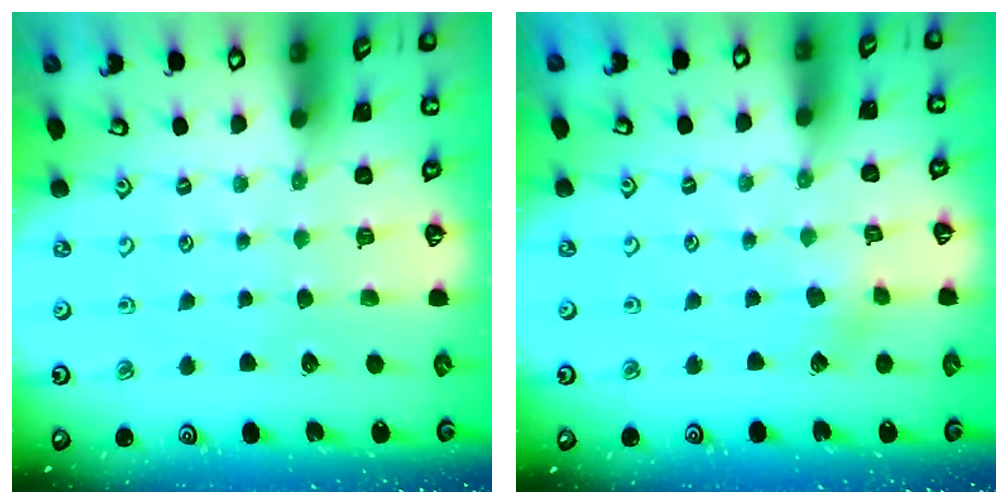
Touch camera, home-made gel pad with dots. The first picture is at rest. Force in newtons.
{"total": 3.2, "press": 3.2, "slide": 0.3}